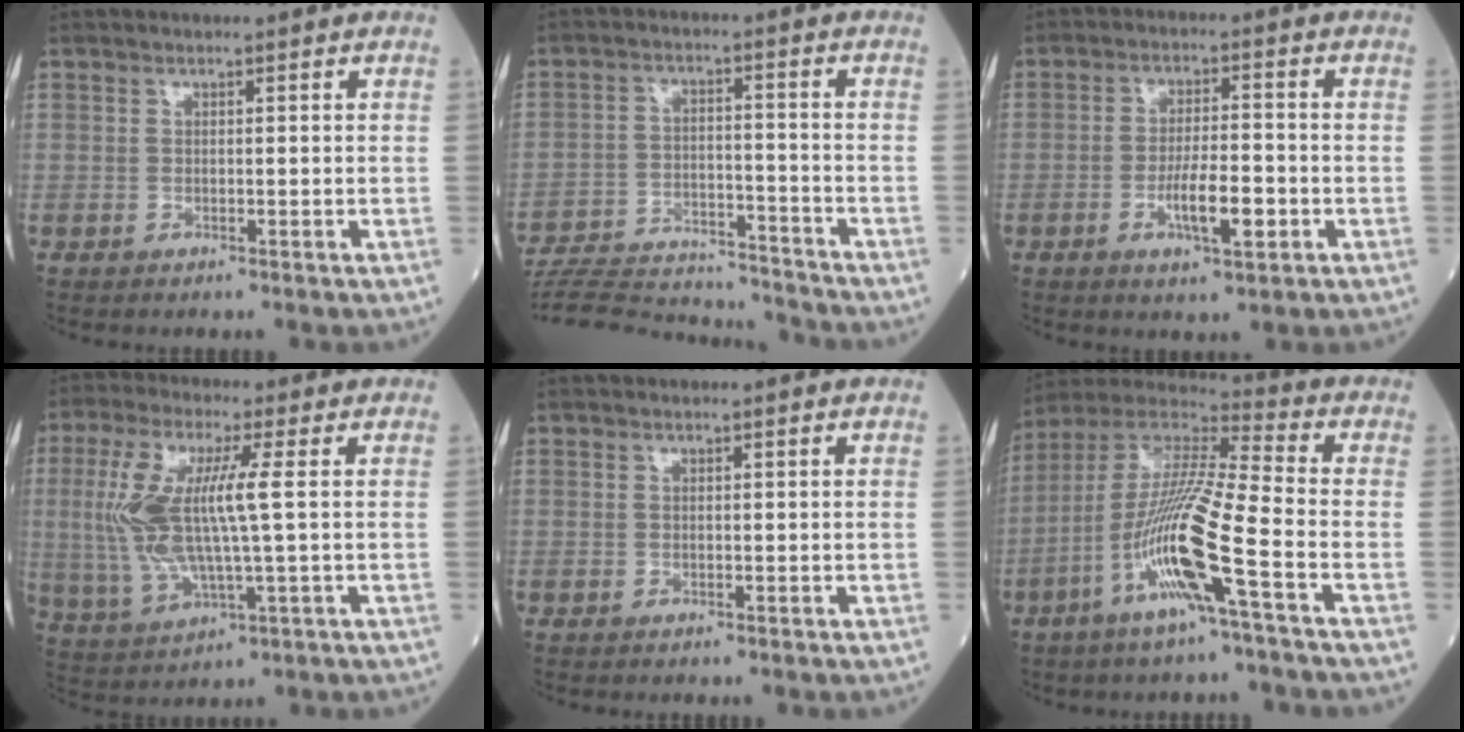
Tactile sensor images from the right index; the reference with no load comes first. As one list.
[{"total": 18.0, "force": [-17.4, 2.1, 4.0], "torque": [-0.093, -0.004, -0.257]}, {"total": 6.6, "force": [-2.2, 1.3, 6.0], "torque": [-0.109, -0.003, -0.037]}, {"total": 11.9, "force": [1.2, 1.8, 11.6], "torque": [-0.267, 0.008, 0.024]}, {"total": 0.0}, {"total": 15.7, "force": [-6.0, -0.2, 14.6], "torque": [-0.299, -0.006, -0.122]}]